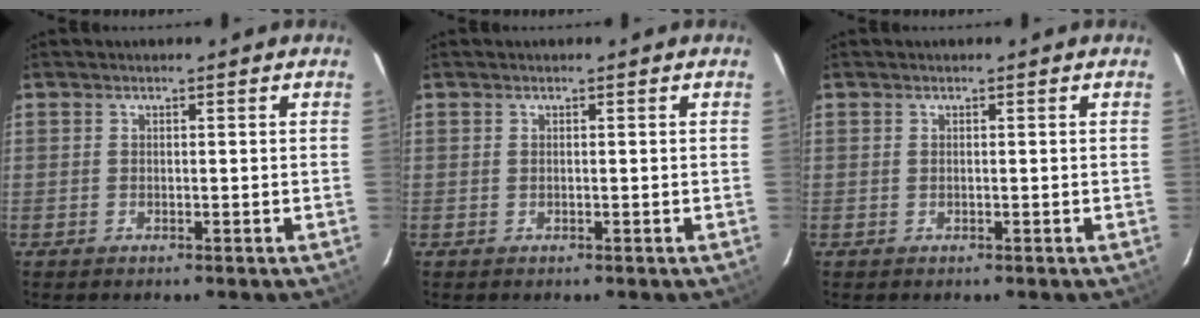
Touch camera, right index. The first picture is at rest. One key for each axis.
{"total": 0.0}
{"total": 0.0}